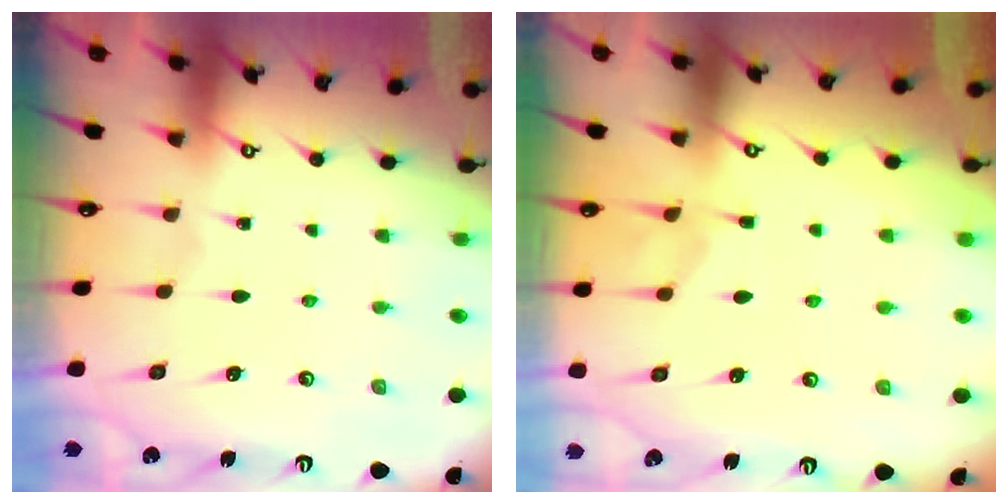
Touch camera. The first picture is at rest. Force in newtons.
{"total": 1.2, "press": 0.1, "slide": 1.2}